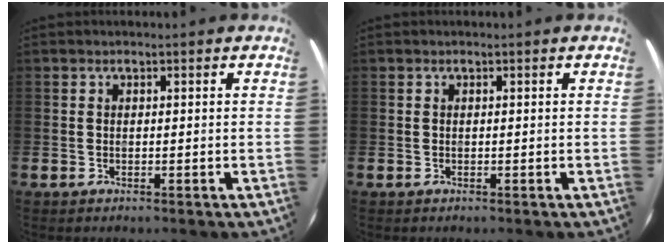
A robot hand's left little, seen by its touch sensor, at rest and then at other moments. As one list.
[{"total": 0.0}]